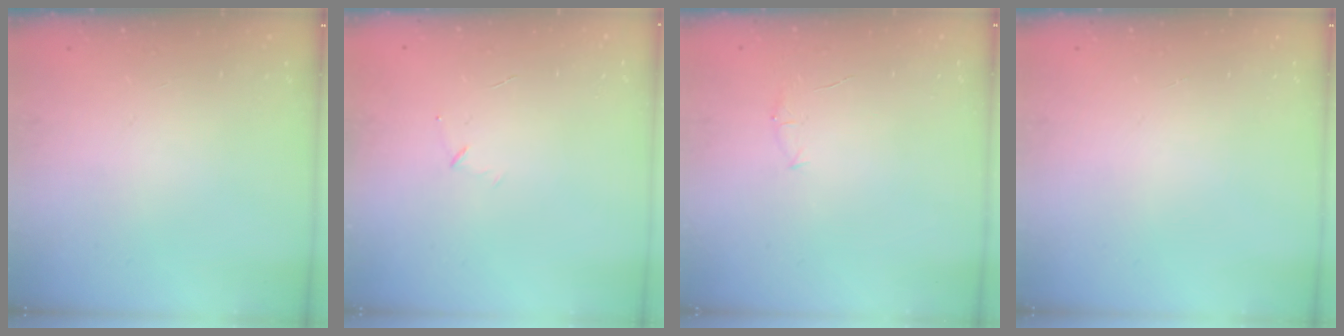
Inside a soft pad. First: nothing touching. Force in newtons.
{"total": 3.6, "press": 3.5, "slide": 0.9}
{"total": 4.0, "press": 3.8, "slide": 1.2}
{"total": 0.0}